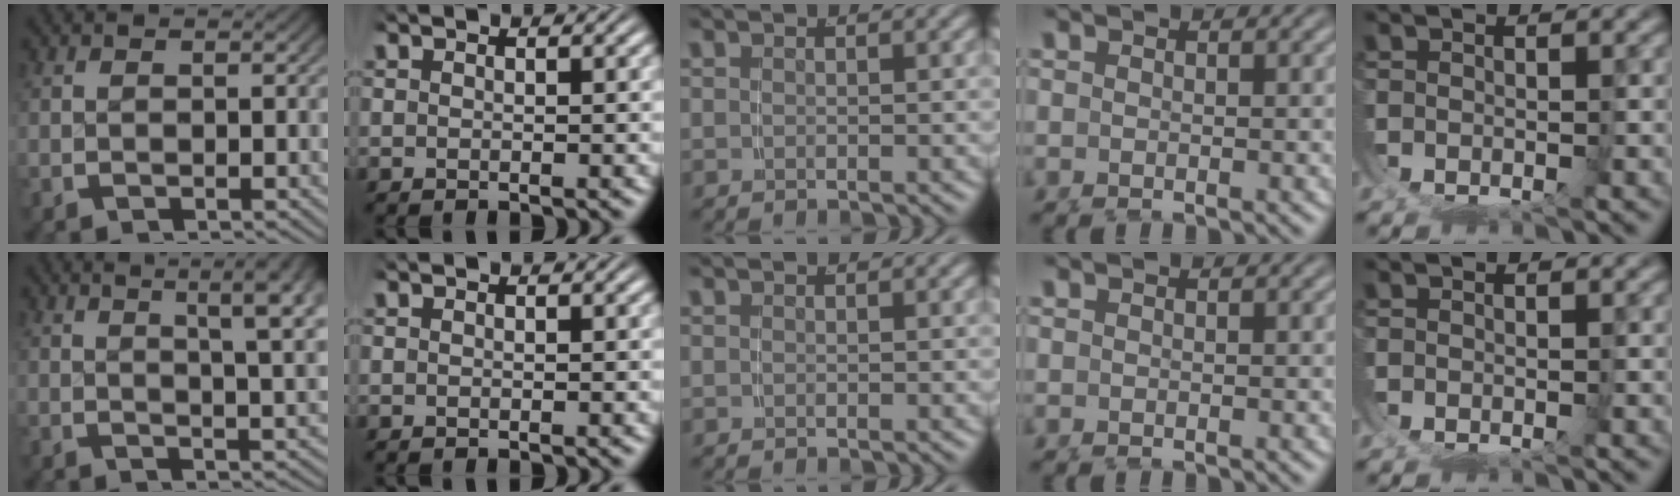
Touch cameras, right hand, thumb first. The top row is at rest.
{"thumb": {"total": 7.7, "force": [3.2, 3.1, 6.2], "torque": [-0.057, 0.011, 0.042]}}